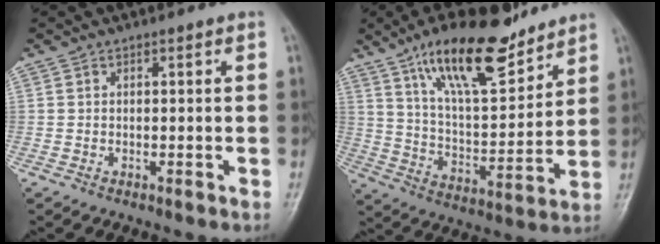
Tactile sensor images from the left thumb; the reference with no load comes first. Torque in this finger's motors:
{"motor_torque": [0.18, 0.17, 1.48, -1.28, 0.31]}